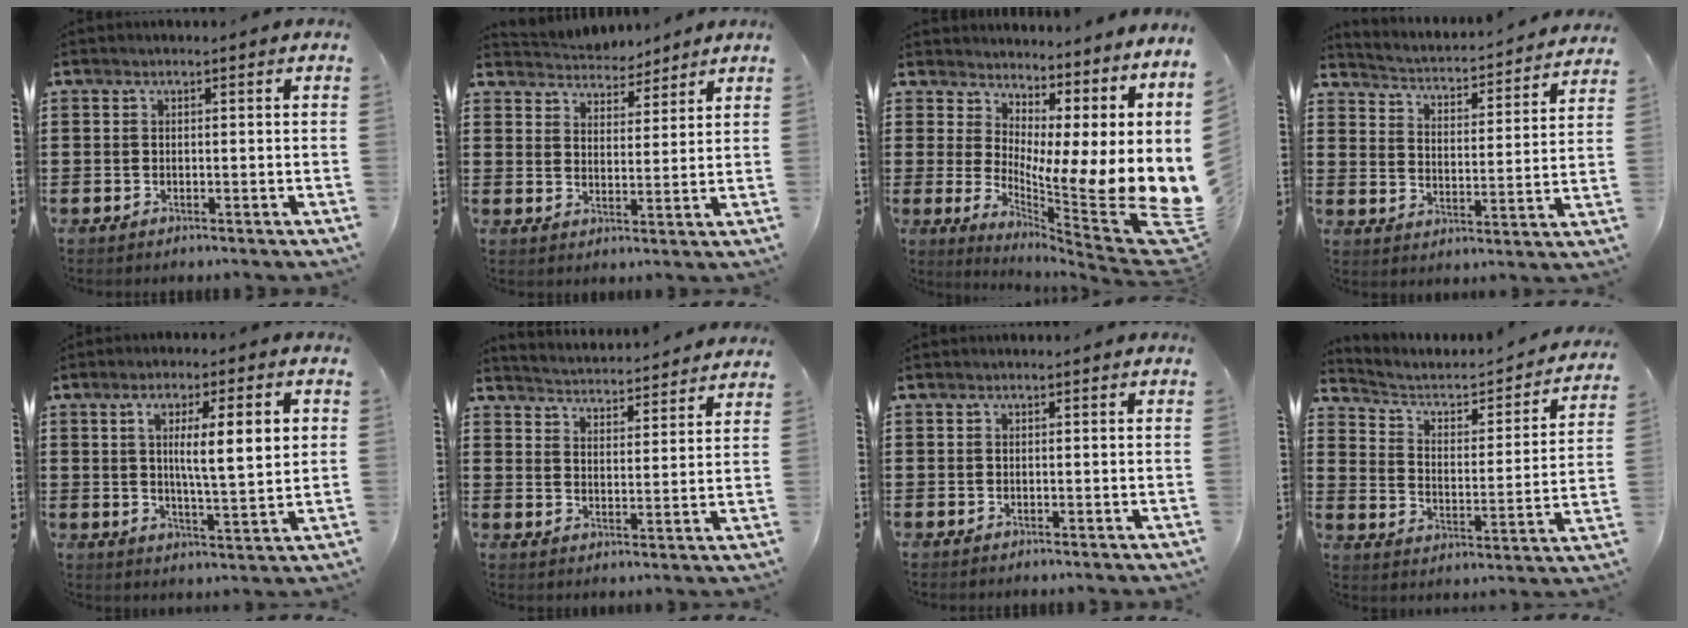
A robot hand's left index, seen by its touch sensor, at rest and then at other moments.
{"total": 4.1, "force": [4.0, 0.8, -0.6], "torque": [-0.009, -0.016, 0.072]}
{"total": 5.8, "force": [0.0, 3.3, 4.8], "torque": [-0.066, -0.066, -0.005]}
{"total": 2.2, "force": [2.2, -0.1, -0.3], "torque": [-0.016, -0.032, 0.024]}
{"total": 8.6, "force": [2.2, 1.8, 8.1], "torque": [-0.141, 0.000, 0.031]}
{"total": 3.7, "force": [3.6, -0.6, -0.8], "torque": [-0.009, -0.034, 0.057]}
{"total": 0.0}
{"total": 2.9, "force": [2.1, 1.7, 1.1], "torque": [-0.044, -0.019, 0.020]}